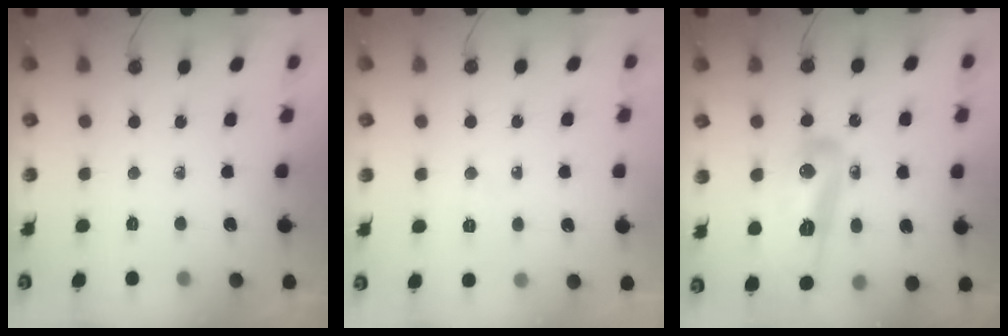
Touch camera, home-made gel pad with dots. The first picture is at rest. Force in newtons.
{"total": 4.7, "press": 3.3, "slide": 3.3}
{"total": 15.8, "press": 14.9, "slide": 5.4}